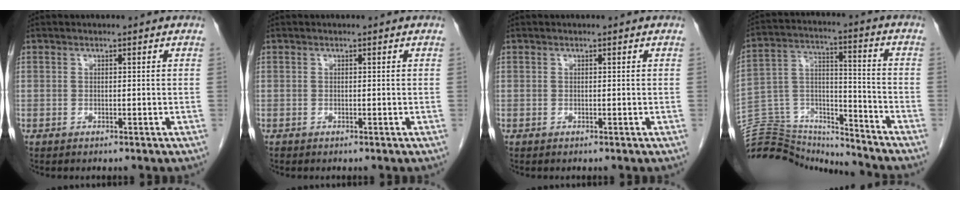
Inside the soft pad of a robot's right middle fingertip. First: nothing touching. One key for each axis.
{"total": 0.0}
{"total": 0.0}
{"total": 18.3, "fx": -17.8, "fy": 3.0, "fz": 2.9, "tx": -0.060, "ty": 0.052, "tz": -0.287}